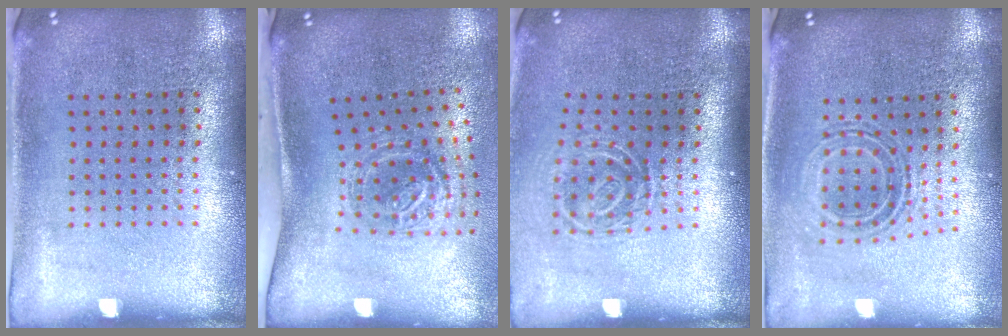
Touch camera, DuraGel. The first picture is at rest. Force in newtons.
{"total": 1.7, "press": 1.2, "slide": 1.3}
{"total": 1.8, "press": 1.2, "slide": 1.3}
{"total": 0.9, "press": 0.8, "slide": 0.3}